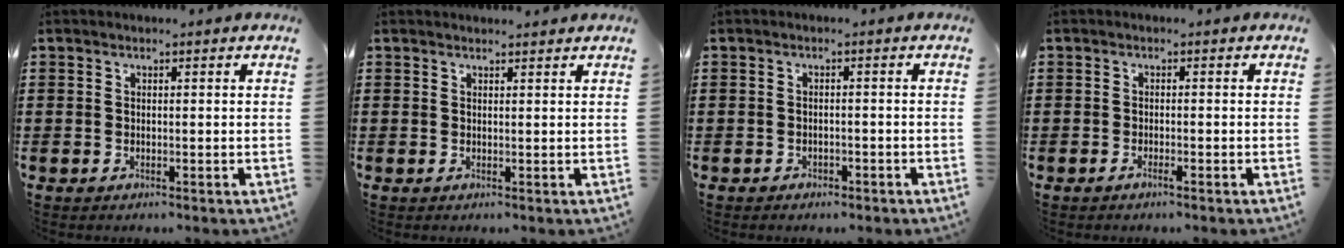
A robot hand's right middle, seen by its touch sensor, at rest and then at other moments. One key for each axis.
{"total": 0.8, "fx": 0.8, "fy": 0.0, "fz": 0.1, "tx": 0.003, "ty": -0.004, "tz": 0.014}
{"total": 1.2, "fx": -1.0, "fy": 0.6, "fz": 0.1, "tx": -0.005, "ty": 0.003, "tz": -0.025}
{"total": 1.0, "fx": -0.7, "fy": 0.1, "fz": 0.7, "tx": -0.014, "ty": -0.004, "tz": -0.012}